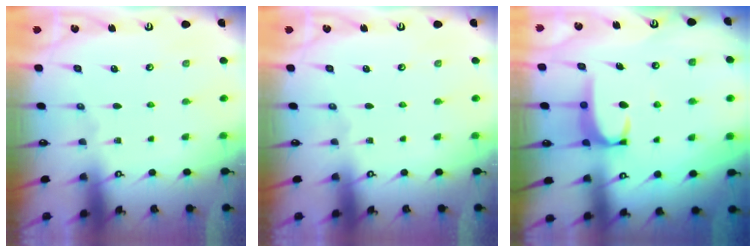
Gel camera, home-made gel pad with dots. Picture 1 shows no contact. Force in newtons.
{"total": 0.0}
{"total": 2.7, "press": 2.7, "slide": 0.5}